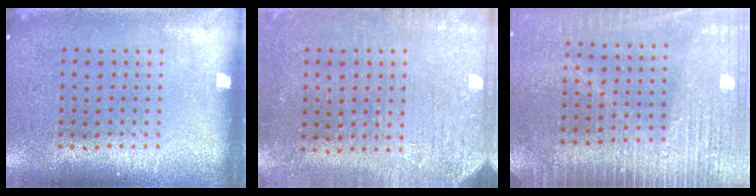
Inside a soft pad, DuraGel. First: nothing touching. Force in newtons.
{"total": 3.1, "press": 2.6, "slide": 1.7}
{"total": 3.6, "press": 3.2, "slide": 1.6}